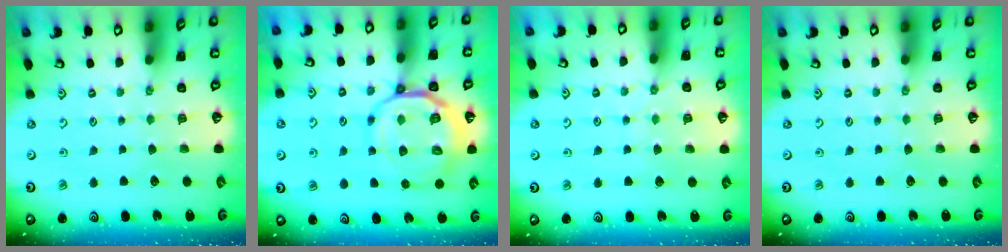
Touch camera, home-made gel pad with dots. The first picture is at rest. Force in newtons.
{"total": 12.6, "press": 12.4, "slide": 2.4}
{"total": 6.2, "press": 6.2, "slide": 0.5}
{"total": 0.0}